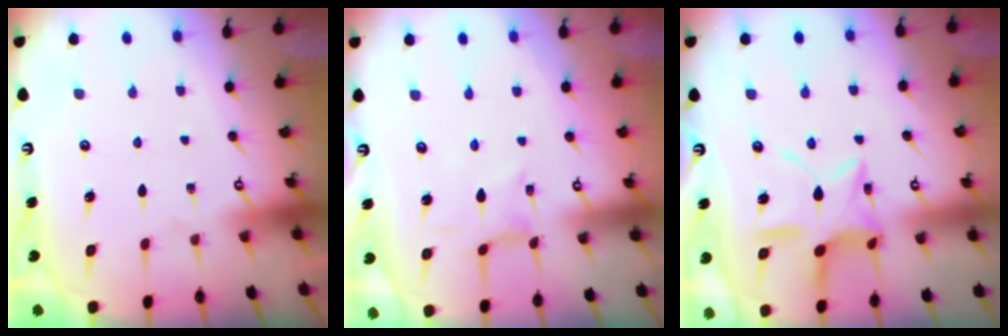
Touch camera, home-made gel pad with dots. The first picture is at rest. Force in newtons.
{"total": 0.0}
{"total": 12.9, "press": 12.9, "slide": 0.8}